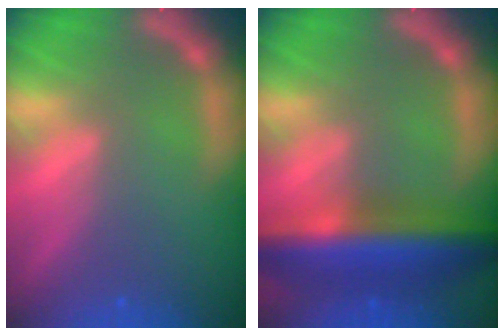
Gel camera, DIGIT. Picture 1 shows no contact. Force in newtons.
{"total": 9.5}